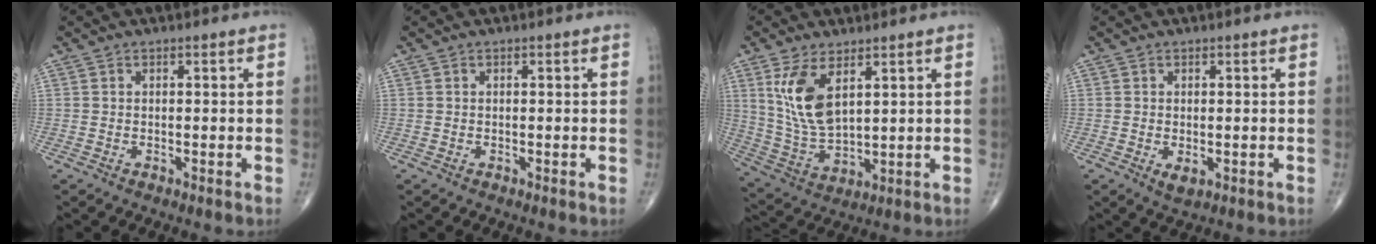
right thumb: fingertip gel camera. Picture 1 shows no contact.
{"total": 0.0}
{"total": 11.3, "force": [4.7, 5.3, 8.8], "torque": [-0.171, -0.022, 0.107]}
{"total": 2.1, "force": [-0.4, 1.1, 1.7], "torque": [-0.023, -0.002, -0.001]}